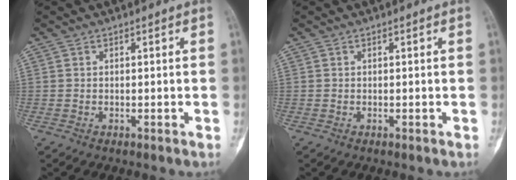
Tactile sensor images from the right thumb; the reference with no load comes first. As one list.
[{"total": 0.0}]